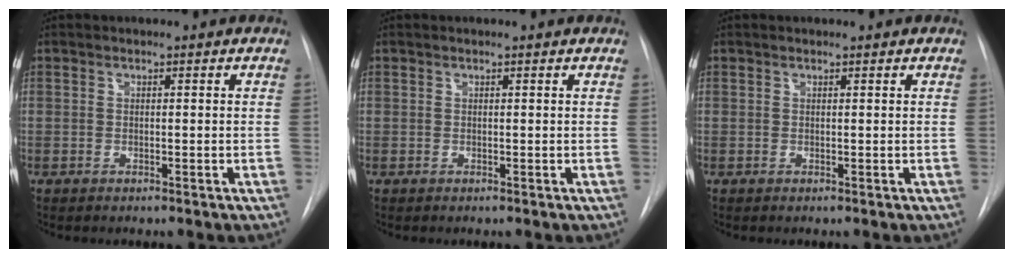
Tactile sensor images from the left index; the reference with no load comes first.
{"total": 0.0}
{"total": 0.0}